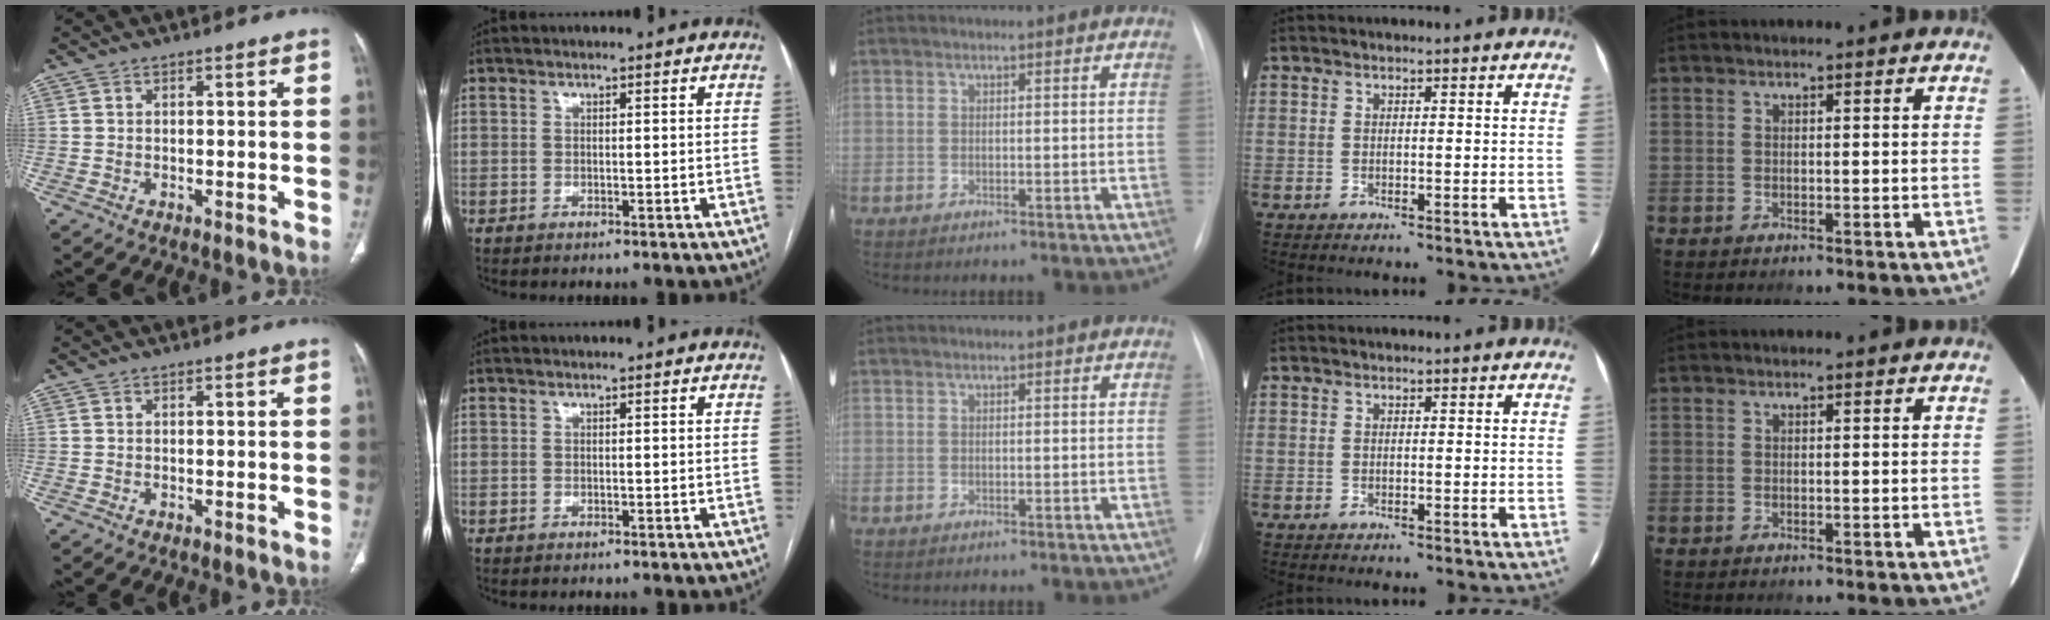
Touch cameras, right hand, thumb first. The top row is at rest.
{}